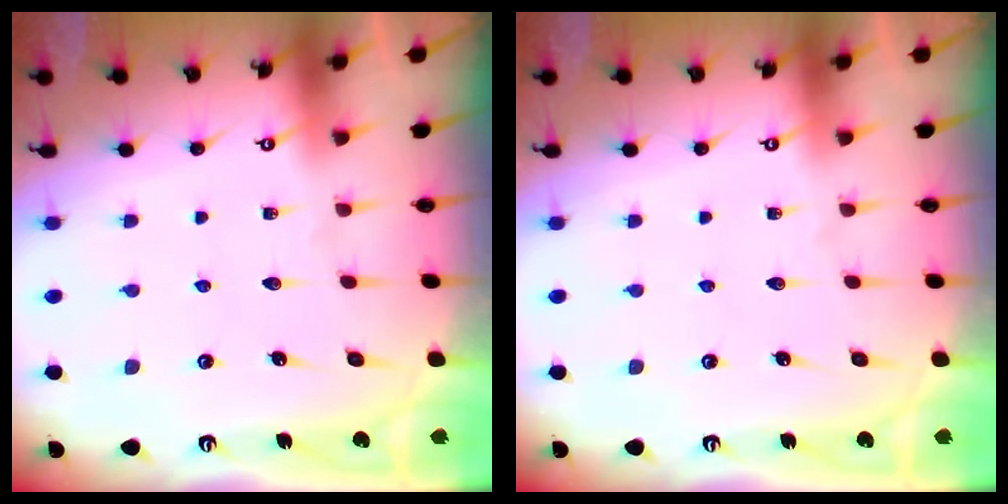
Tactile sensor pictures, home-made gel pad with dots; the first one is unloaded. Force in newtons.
{"total": 0.0}